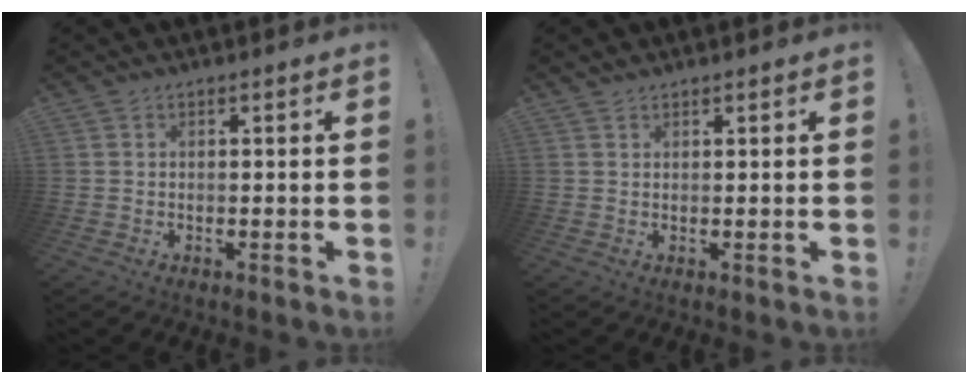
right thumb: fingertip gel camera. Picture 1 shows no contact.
{"total": 1.0, "force": [1.0, 0.3, 0.1], "torque": [0.003, -0.003, 0.018]}